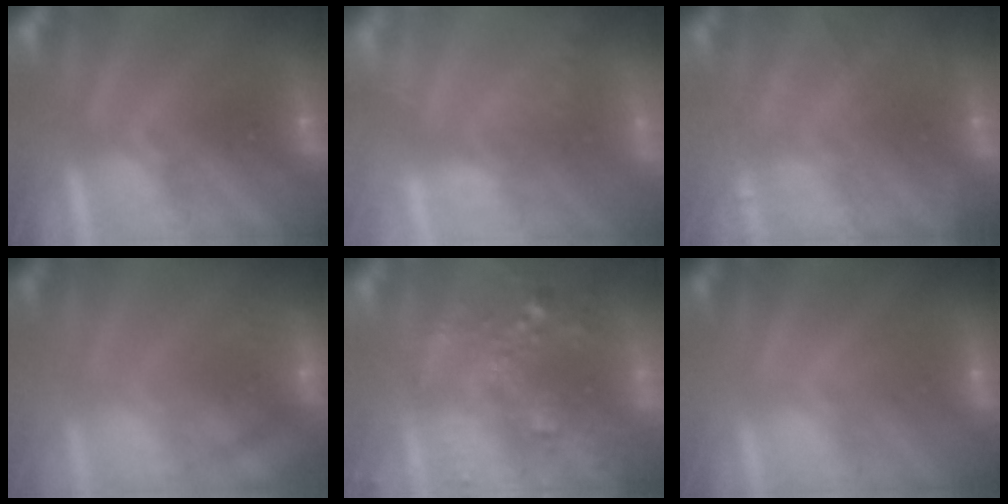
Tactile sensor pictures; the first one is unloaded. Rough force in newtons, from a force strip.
{"total": 1.7}
{"total": 7.5}
{"total": 2.4}
{"total": 8.1}
{"total": 2.2}